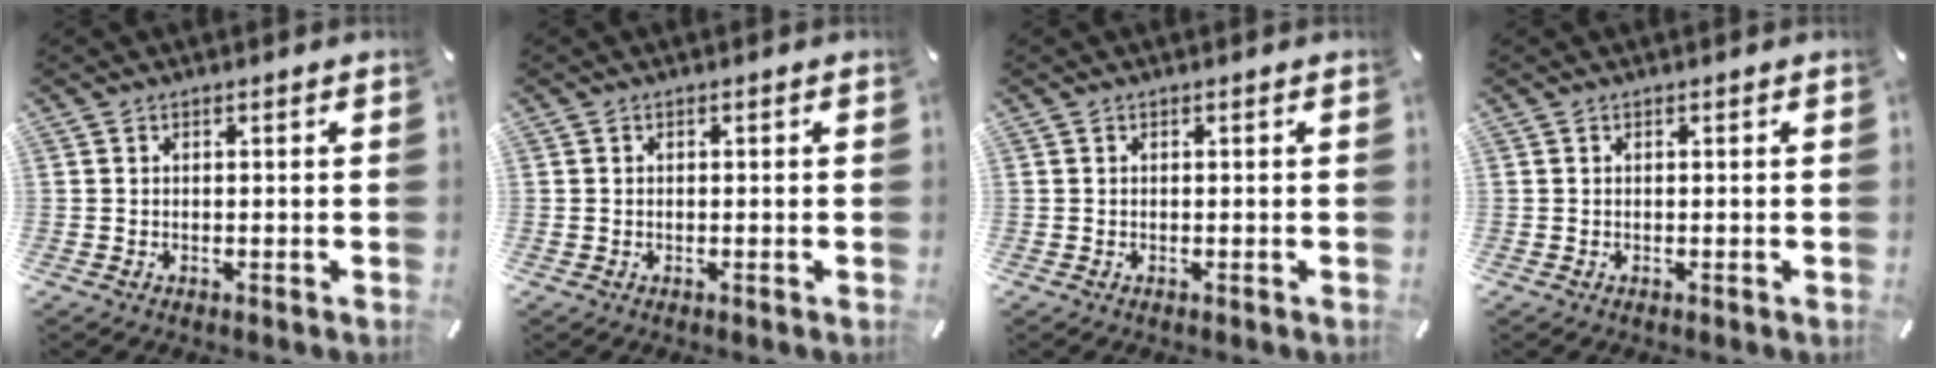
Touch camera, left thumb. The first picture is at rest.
{"total": 0.5, "force": [-0.1, 0.4, 0.3], "torque": [-0.005, 0.002, -0.002]}
{"total": 0.0}
{"total": 0.0}